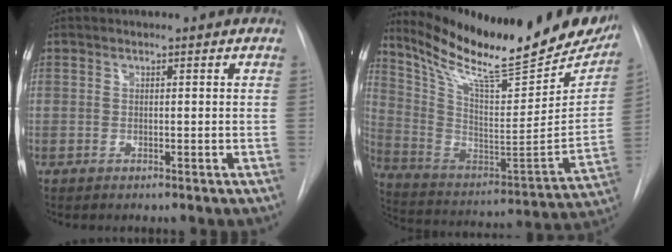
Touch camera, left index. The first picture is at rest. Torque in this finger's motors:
{"motor_torque": [0.37, -0.64, 0.13, 0.08]}